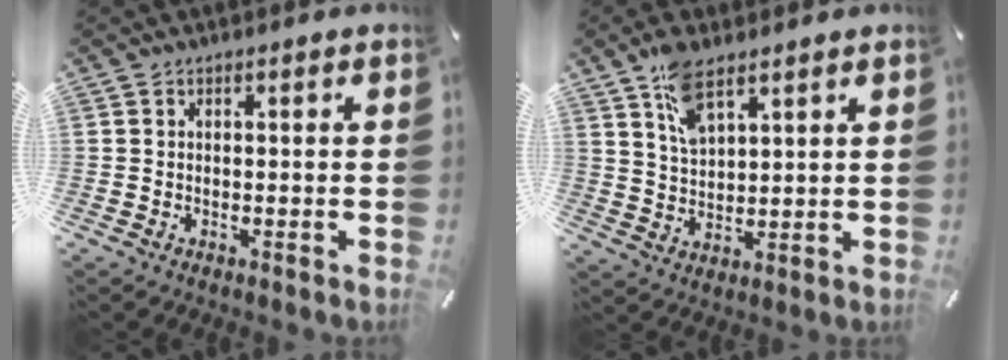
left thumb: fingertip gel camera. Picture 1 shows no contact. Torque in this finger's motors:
{"motor_torque": [1.51, 0.58, 0.88, -0.73, 0.11]}